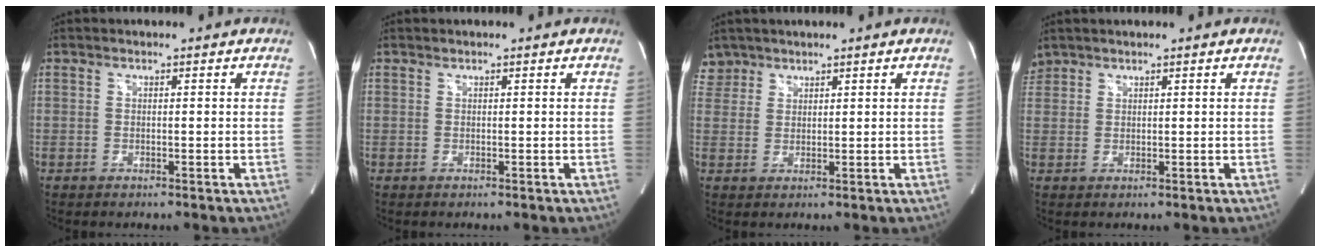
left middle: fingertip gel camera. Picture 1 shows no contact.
{"total": 0.0}
{"total": 3.2, "force": [2.6, 1.7, -0.5], "torque": [0.014, 0.009, 0.052]}
{"total": 2.0, "force": [1.8, 0.8, -0.1], "torque": [-0.003, 0.015, 0.039]}